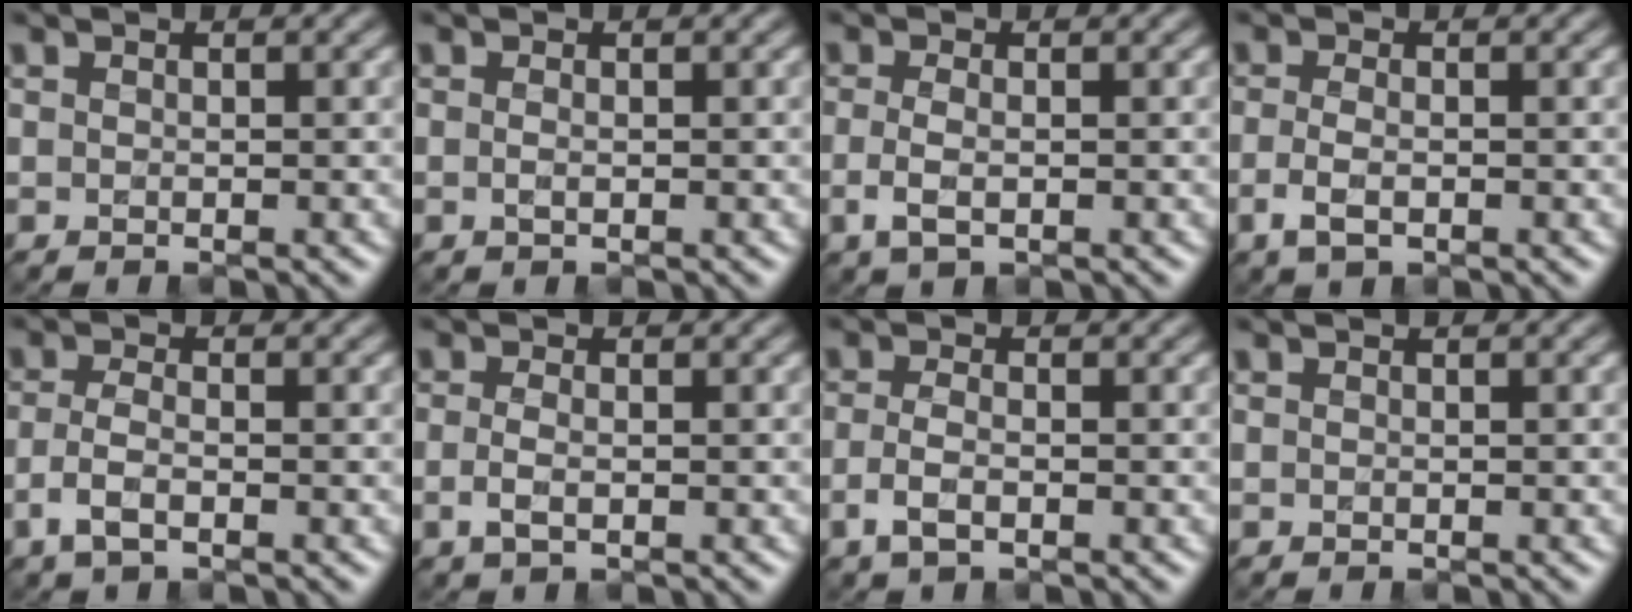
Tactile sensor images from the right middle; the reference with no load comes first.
{"total": 0.7, "force": [-0.1, 0.2, 0.6], "torque": [-0.014, -0.003, -0.002]}
{"total": 2.2, "force": [-0.5, 1.0, 1.9], "torque": [-0.044, -0.007, -0.013]}
{"total": 2.2, "force": [-0.8, 1.0, 1.8], "torque": [-0.043, -0.007, -0.018]}
{"total": 2.6, "force": [-1.1, 1.1, 2.1], "torque": [-0.051, -0.002, -0.027]}
{"total": 1.7, "force": [-0.4, 0.7, 1.5], "torque": [-0.034, -0.005, -0.011]}
{"total": 2.2, "force": [-0.8, 1.0, 1.8], "torque": [-0.042, -0.004, -0.020]}
{"total": 0.0}